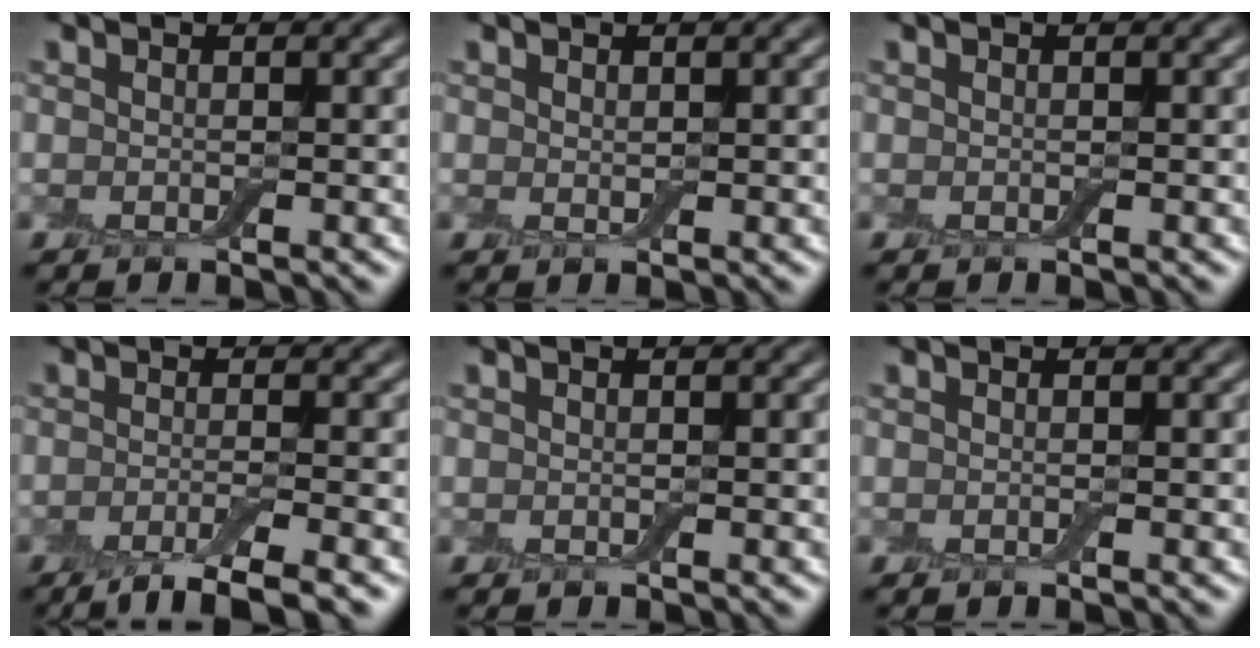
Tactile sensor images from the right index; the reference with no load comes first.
{"total": 0.6, "force": [0.4, 0.3, 0.3], "torque": [-0.008, -0.002, 0.008]}
{"total": 0.0}
{"total": 4.2, "force": [-2.8, 0.9, 3.1], "torque": [-0.046, -0.004, -0.055]}
{"total": 0.0}
{"total": 0.0}